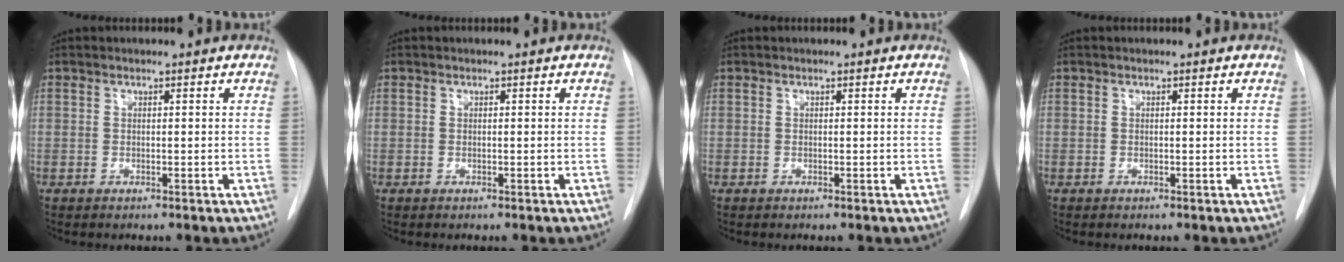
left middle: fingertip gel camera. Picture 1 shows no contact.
{"total": 0.0}
{"total": 0.0}
{"total": 0.0}